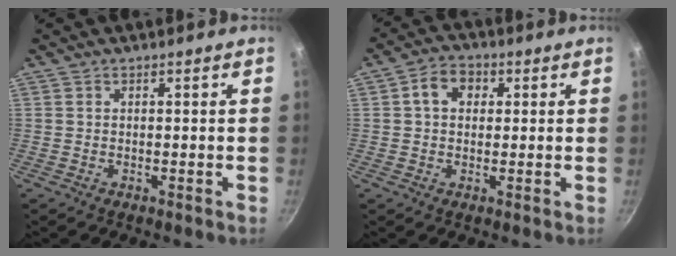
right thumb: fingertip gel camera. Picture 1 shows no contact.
{"total": 5.9, "force": [1.4, 4.5, 3.5], "torque": [-0.036, 0.009, 0.014]}